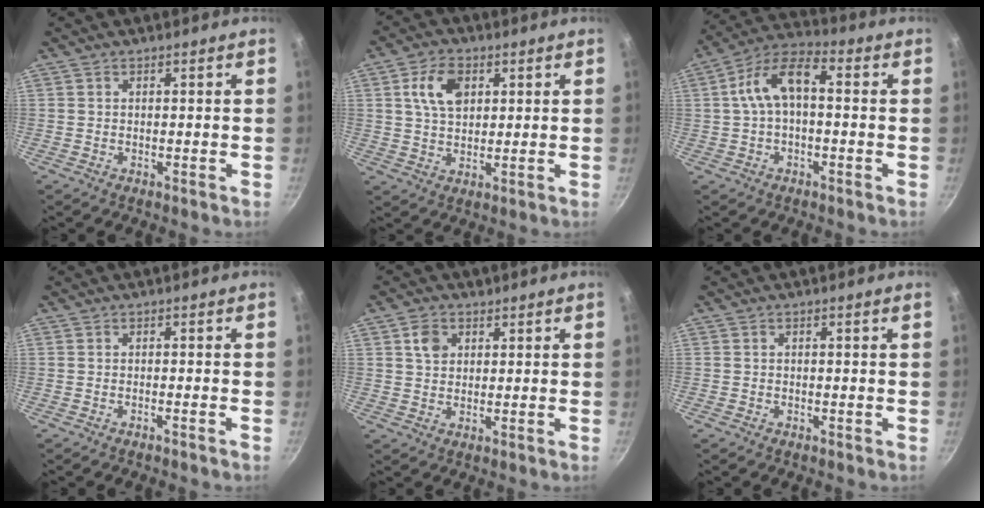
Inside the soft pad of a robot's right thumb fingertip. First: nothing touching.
{"total": 8.0, "force": [2.5, 5.2, 5.5], "torque": [-0.085, 0.000, 0.043]}
{"total": 10.1, "force": [0.5, 5.3, 8.6], "torque": [-0.149, 0.041, 0.002]}
{"total": 0.7, "force": [-0.5, -0.1, 0.4], "torque": [-0.022, 0.008, -0.008]}
{"total": 3.9, "force": [1.7, 3.0, 1.8], "torque": [-0.016, -0.003, 0.030]}
{"total": 0.0}